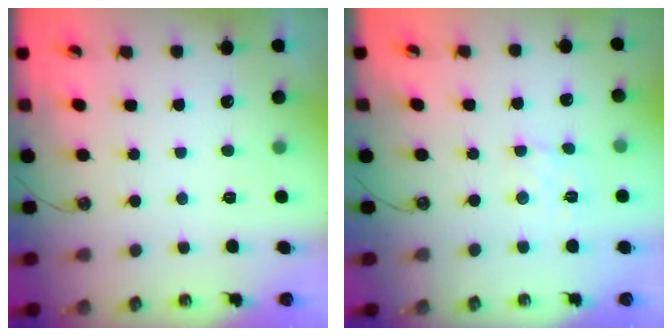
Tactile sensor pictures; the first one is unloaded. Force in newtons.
{"total": 2.9, "press": 2.8, "slide": 0.5}